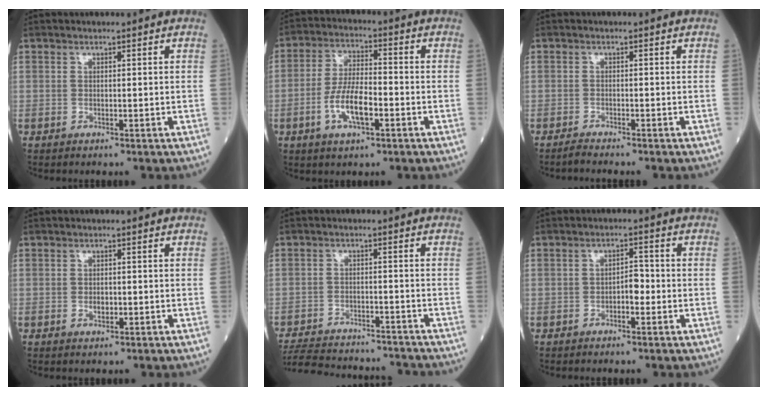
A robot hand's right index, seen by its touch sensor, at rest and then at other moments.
{"total": 8.0, "force": [-2.8, 2.5, 7.1], "torque": [-0.141, 0.003, -0.053]}
{"total": 1.7, "force": [-1.6, -0.4, 0.5], "torque": [-0.018, -0.004, -0.030]}
{"total": 1.4, "force": [-0.4, 0.8, 1.1], "torque": [-0.017, 0.001, -0.004]}
{"total": 16.1, "force": [-15.0, 3.5, 4.7], "torque": [-0.113, -0.007, -0.213]}
{"total": 2.7, "force": [-0.9, 1.1, 2.3], "torque": [-0.030, 0.006, -0.016]}